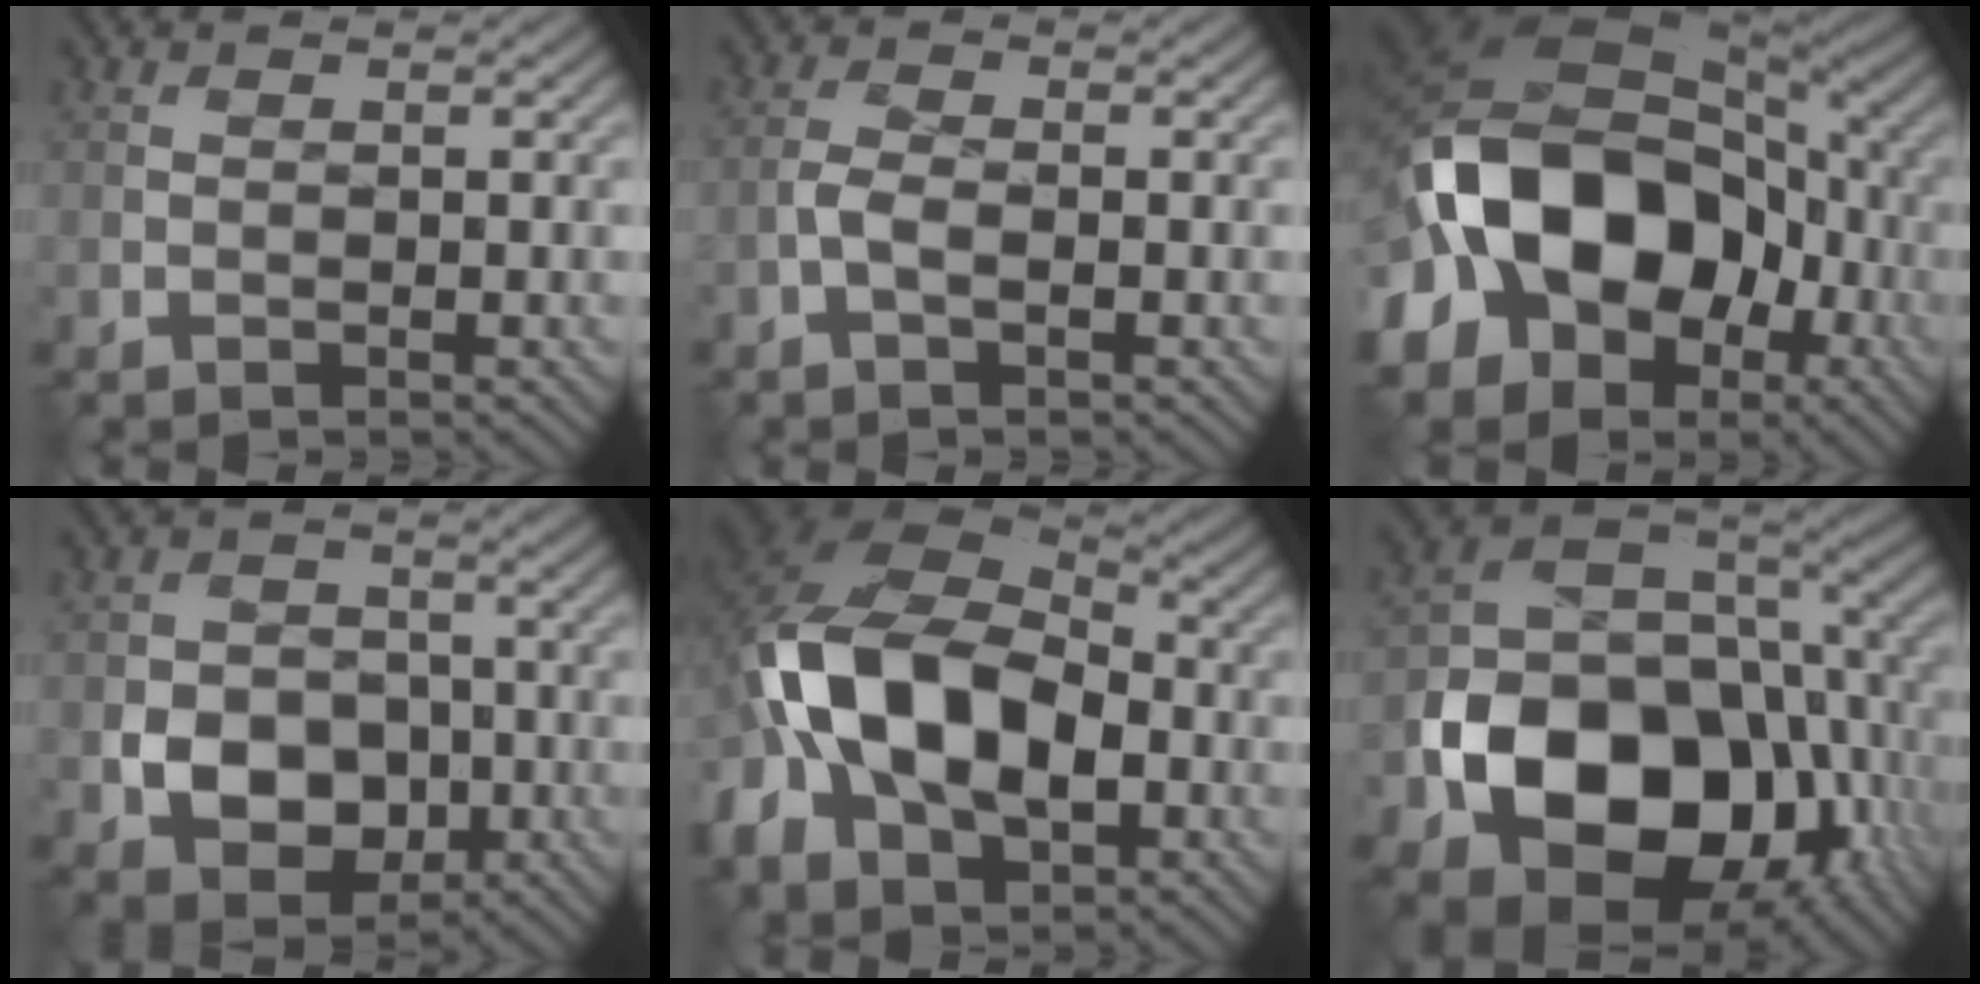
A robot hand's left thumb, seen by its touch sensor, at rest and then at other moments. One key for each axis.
{"total": 2.2, "fx": -0.9, "fy": 0.8, "fz": 1.8, "tx": -0.044, "ty": 0.005, "tz": -0.024}
{"total": 18.0, "fx": -5.0, "fy": 12.6, "fz": 11.8, "tx": -0.227, "ty": -0.016, "tz": -0.089}
{"total": 7.2, "fx": -2.2, "fy": 5.7, "fz": 4.0, "tx": -0.079, "ty": -0.011, "tz": -0.042}
{"total": 16.9, "fx": -3.1, "fy": 11.0, "fz": 12.4, "tx": -0.265, "ty": -0.005, "tz": -0.066}
{"total": 18.6, "fx": -6.0, "fy": 13.4, "fz": 11.4, "tx": -0.218, "ty": -0.048, "tz": -0.090}